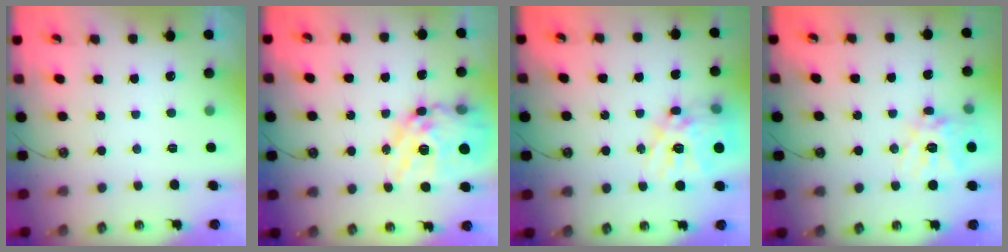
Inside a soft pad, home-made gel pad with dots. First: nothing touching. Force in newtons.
{"total": 21.5, "press": 21.4, "slide": 2.2}
{"total": 17.6, "press": 17.5, "slide": 1.8}
{"total": 14.9, "press": 14.8, "slide": 1.9}